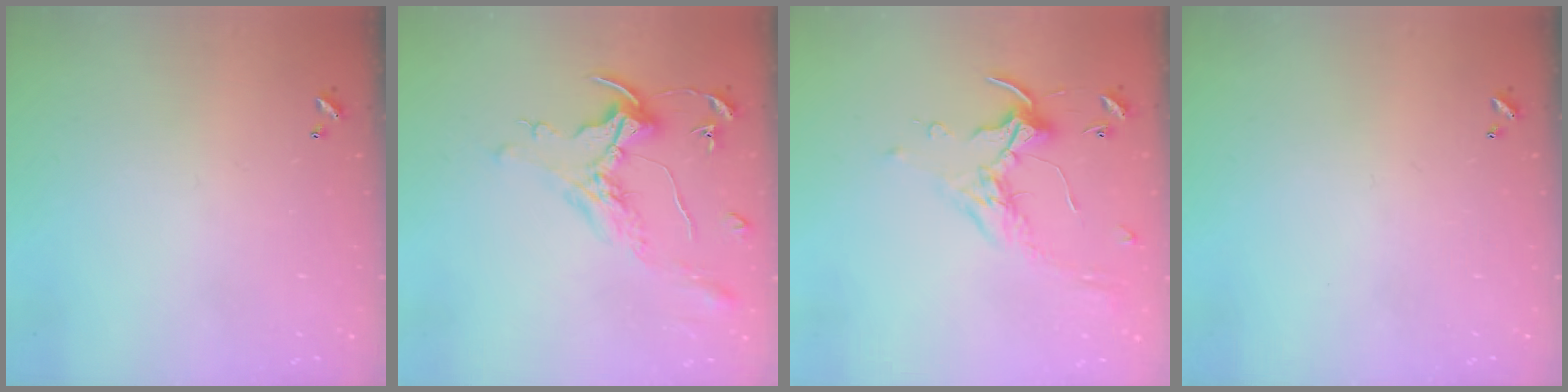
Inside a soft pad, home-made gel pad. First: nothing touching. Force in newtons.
{"total": 1.6, "press": 1.4, "slide": 0.7}
{"total": 0.5, "press": 0.4, "slide": 0.4}
{"total": 0.0}